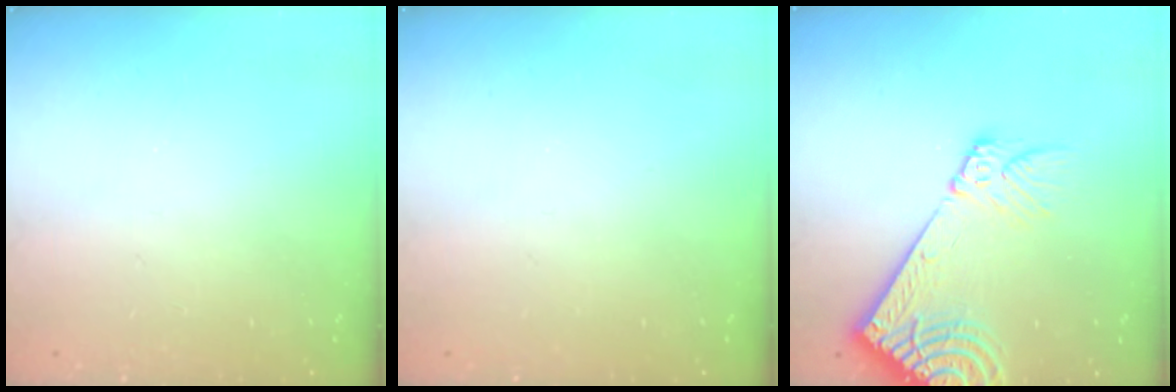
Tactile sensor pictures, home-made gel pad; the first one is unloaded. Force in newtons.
{"total": 0.0}
{"total": 17.2, "press": 16.8, "slide": 3.7}